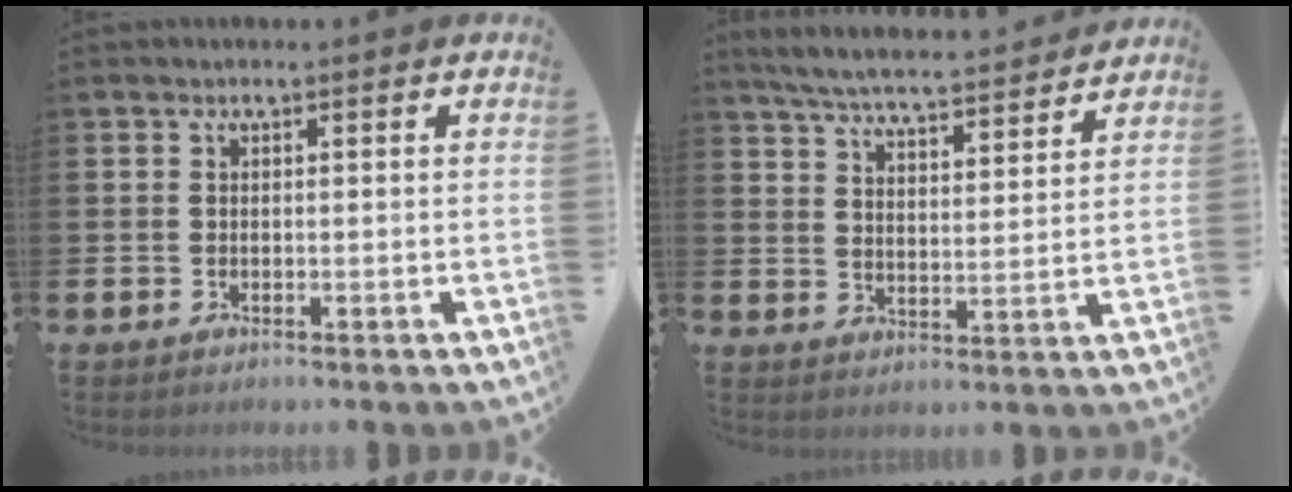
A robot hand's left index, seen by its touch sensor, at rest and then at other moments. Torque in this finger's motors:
{"motor_torque": [0.92, -1.22, 0.35, 0.11]}